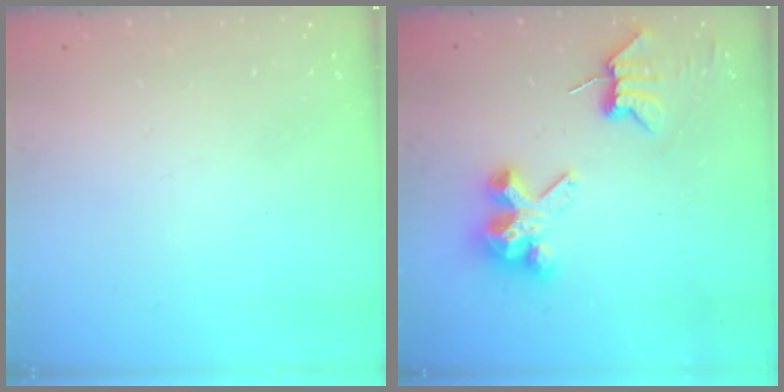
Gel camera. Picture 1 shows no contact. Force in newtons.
{"total": 6.6, "press": 6.6, "slide": 0.7}